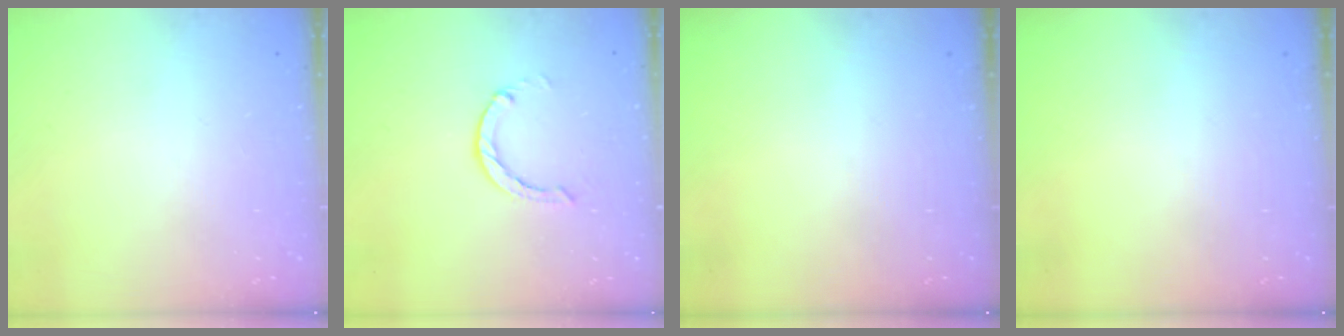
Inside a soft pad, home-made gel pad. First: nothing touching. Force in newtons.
{"total": 0.0}
{"total": 0.0}
{"total": 0.0}